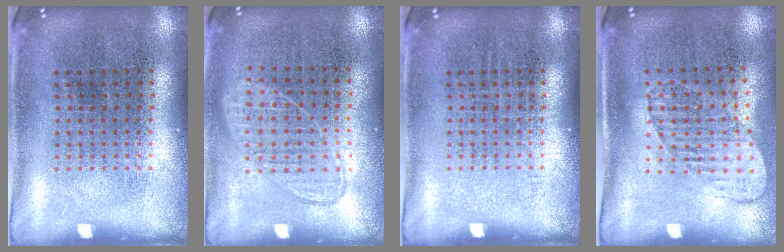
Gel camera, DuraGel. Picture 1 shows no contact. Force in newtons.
{"total": 1.0, "press": 0.9, "slide": 0.4}
{"total": 0.0}
{"total": 1.5, "press": 1.2, "slide": 0.8}